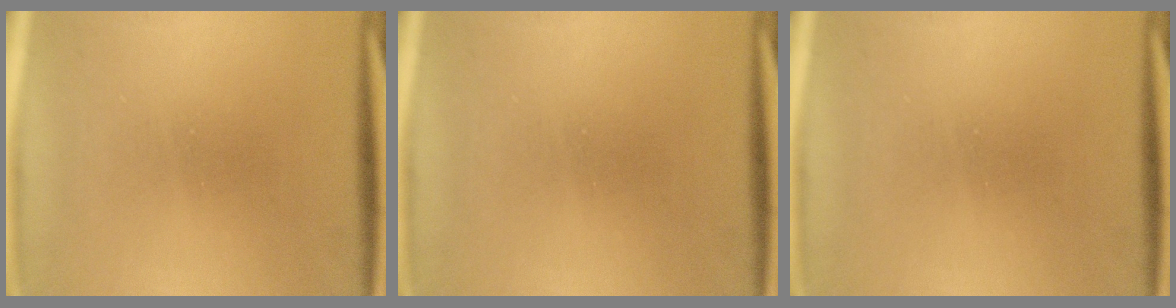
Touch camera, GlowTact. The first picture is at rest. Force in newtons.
{"total": 0.0}
{"total": 0.0}